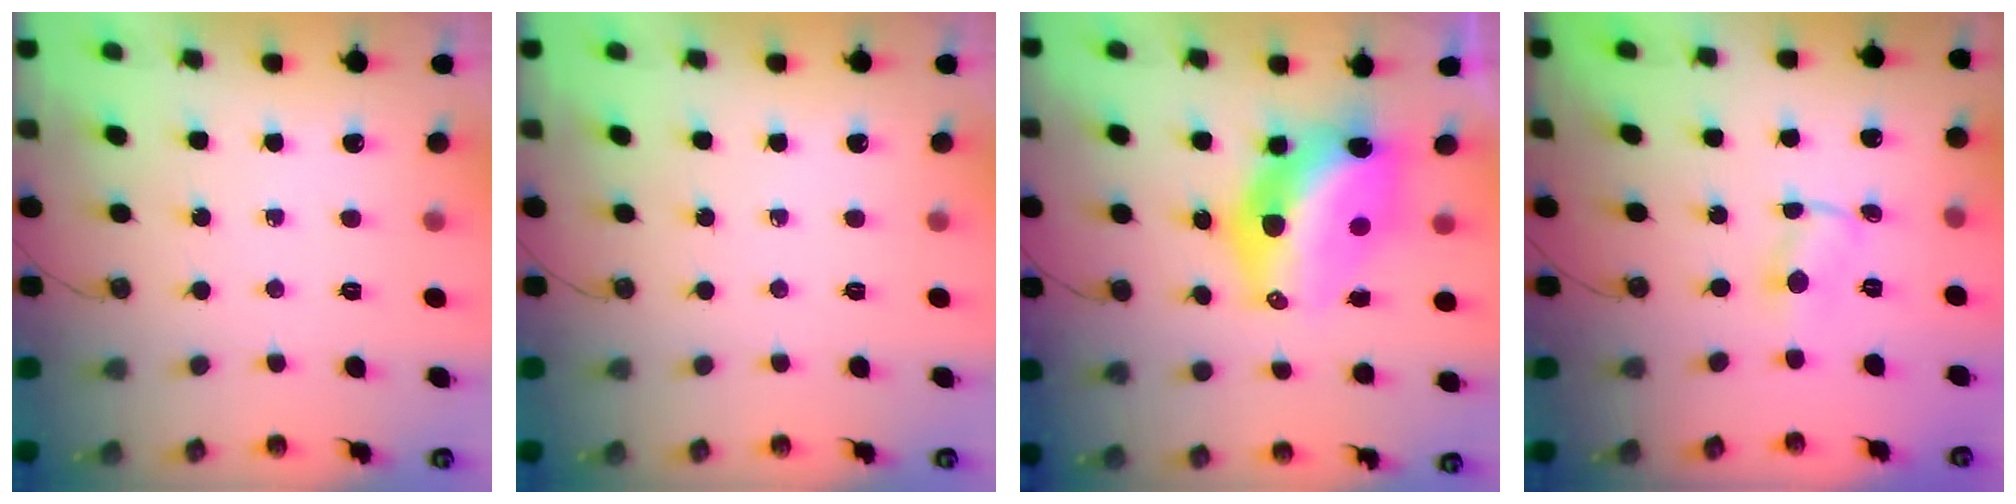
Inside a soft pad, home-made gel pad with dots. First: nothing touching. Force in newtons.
{"total": 0.0}
{"total": 15.0, "press": 14.4, "slide": 4.4}
{"total": 1.1, "press": 1.0, "slide": 0.2}